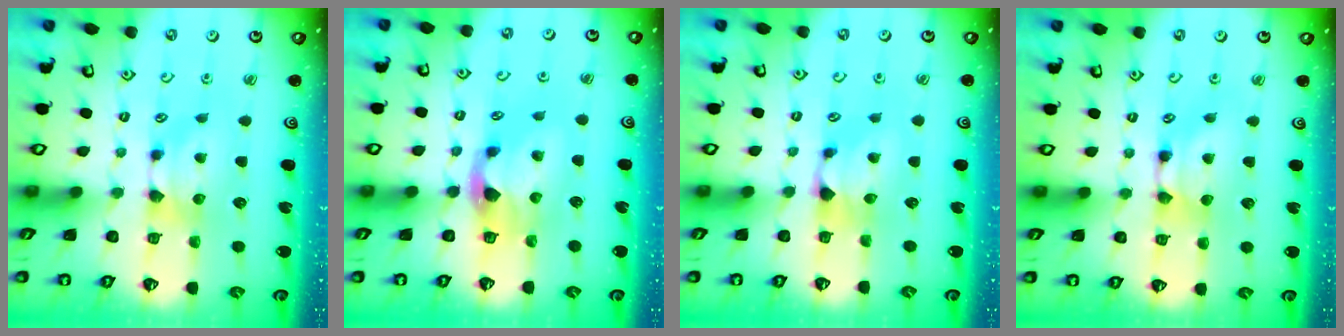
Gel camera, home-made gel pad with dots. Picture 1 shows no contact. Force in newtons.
{"total": 2.7, "press": 2.4, "slide": 1.3}
{"total": 0.8, "press": 0.0, "slide": 0.8}
{"total": 2.0, "press": 2.0, "slide": 0.1}